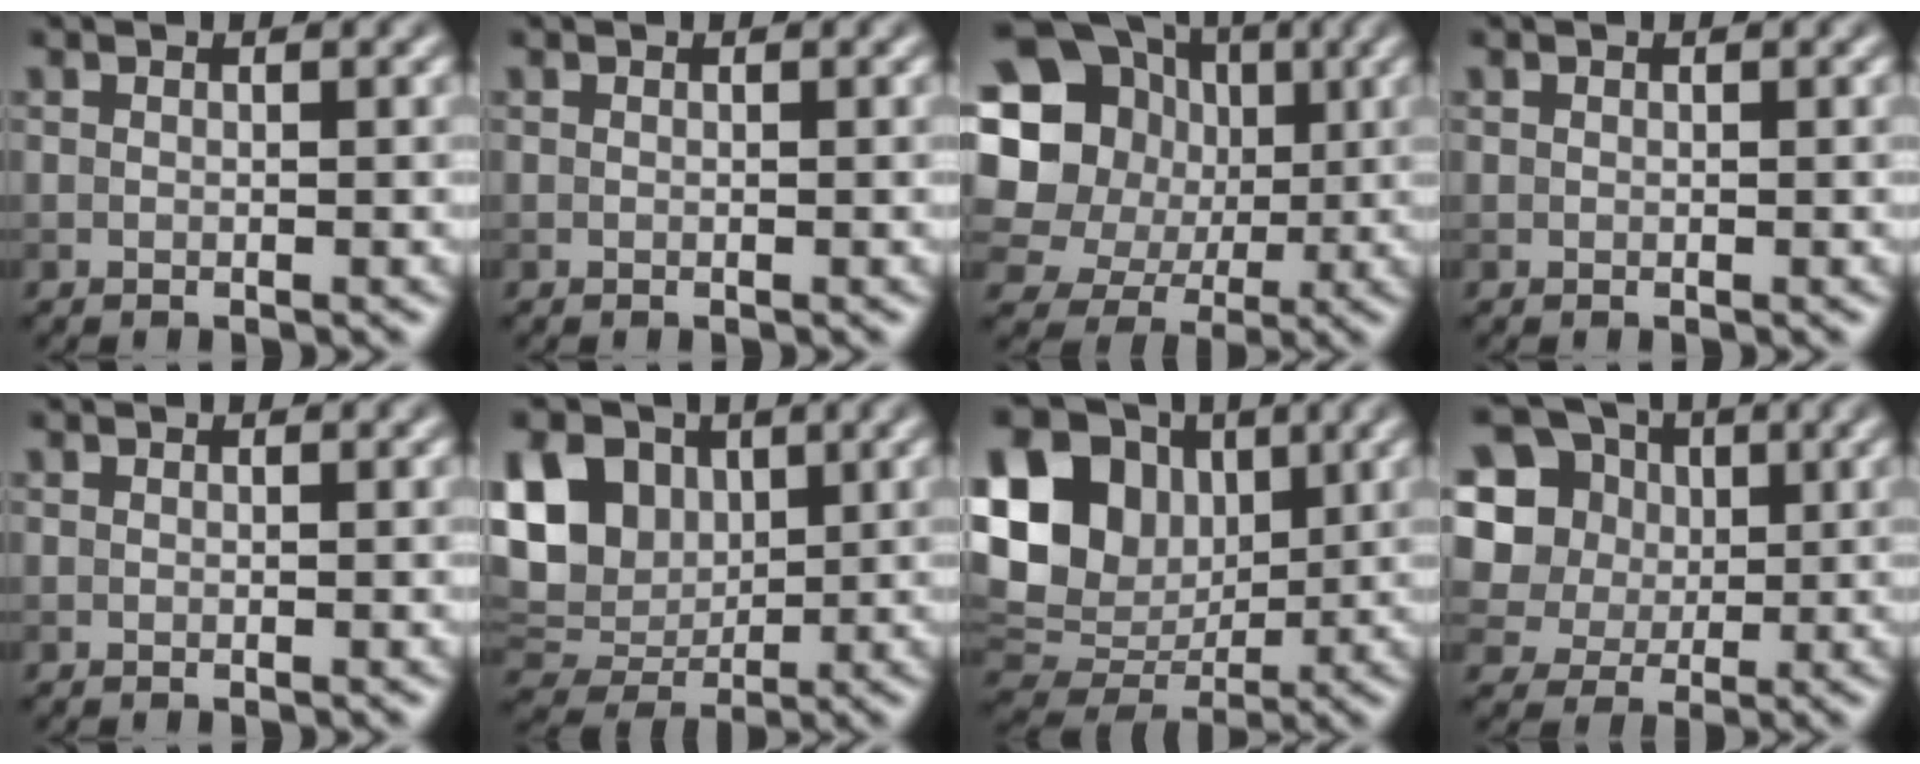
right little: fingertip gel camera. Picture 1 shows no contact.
{"total": 0.0}
{"total": 17.3, "force": [3.3, 15.4, 7.2], "torque": [-0.177, 0.032, 0.035]}
{"total": 0.0}
{"total": 0.0}
{"total": 10.6, "force": [3.1, 7.8, 6.4], "torque": [-0.134, 0.028, 0.042]}
{"total": 14.5, "force": [3.1, 11.5, 8.3], "torque": [-0.183, 0.019, 0.049]}
{"total": 11.8, "force": [4.5, 9.5, 5.3], "torque": [-0.140, 0.028, 0.080]}